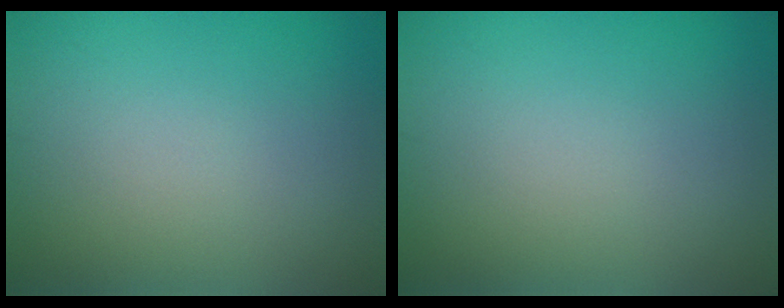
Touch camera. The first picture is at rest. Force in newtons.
{"total": 0.0}